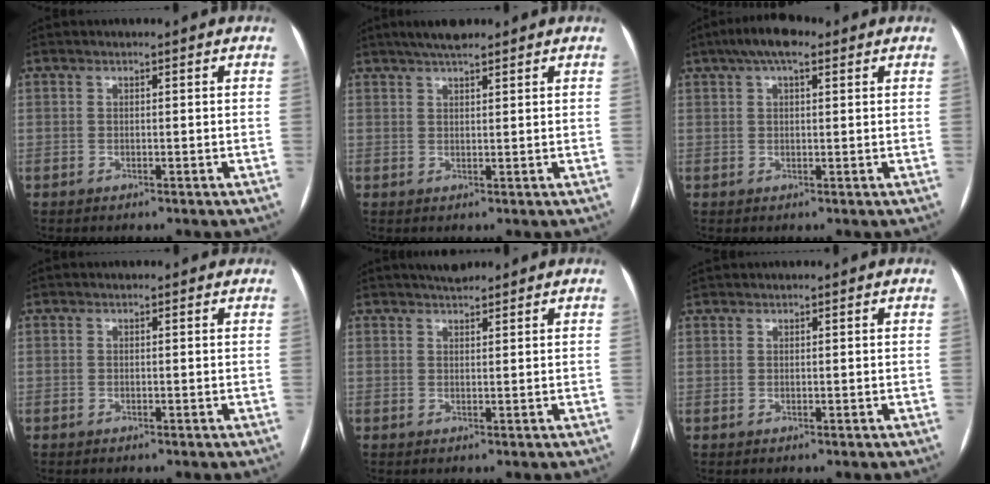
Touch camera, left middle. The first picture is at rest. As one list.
[{"total": 4.3, "force": [3.5, 0.8, 2.4], "torque": [-0.043, 0.017, 0.058]}, {"total": 6.2, "force": [3.7, 2.1, 4.4], "torque": [-0.081, 0.025, 0.057]}, {"total": 2.2, "force": [1.9, 0.9, 0.5], "torque": [-0.005, 0.020, 0.016]}, {"total": 3.1, "force": [2.8, 0.7, 1.0], "torque": [-0.015, 0.017, 0.045]}, {"total": 1.7, "force": [1.6, 0.4, 0.3], "torque": [-0.008, 0.024, 0.029]}]